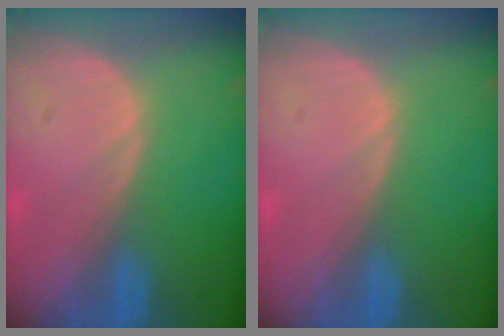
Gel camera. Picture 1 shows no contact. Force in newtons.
{"total": 0.0}